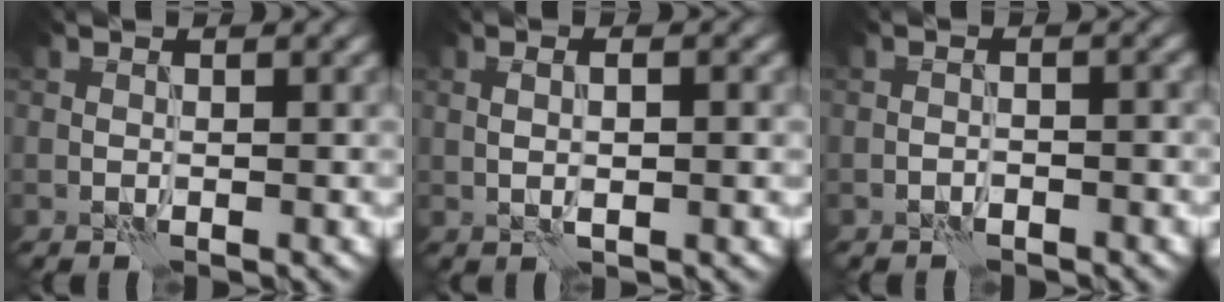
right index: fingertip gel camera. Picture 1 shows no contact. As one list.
[{"total": 2.4, "force": [0.2, 0.7, 2.3], "torque": [-0.032, -0.002, 0.006]}, {"total": 1.2, "force": [-1.1, 0.4, 0.5], "torque": [-0.006, 0.007, -0.020]}]